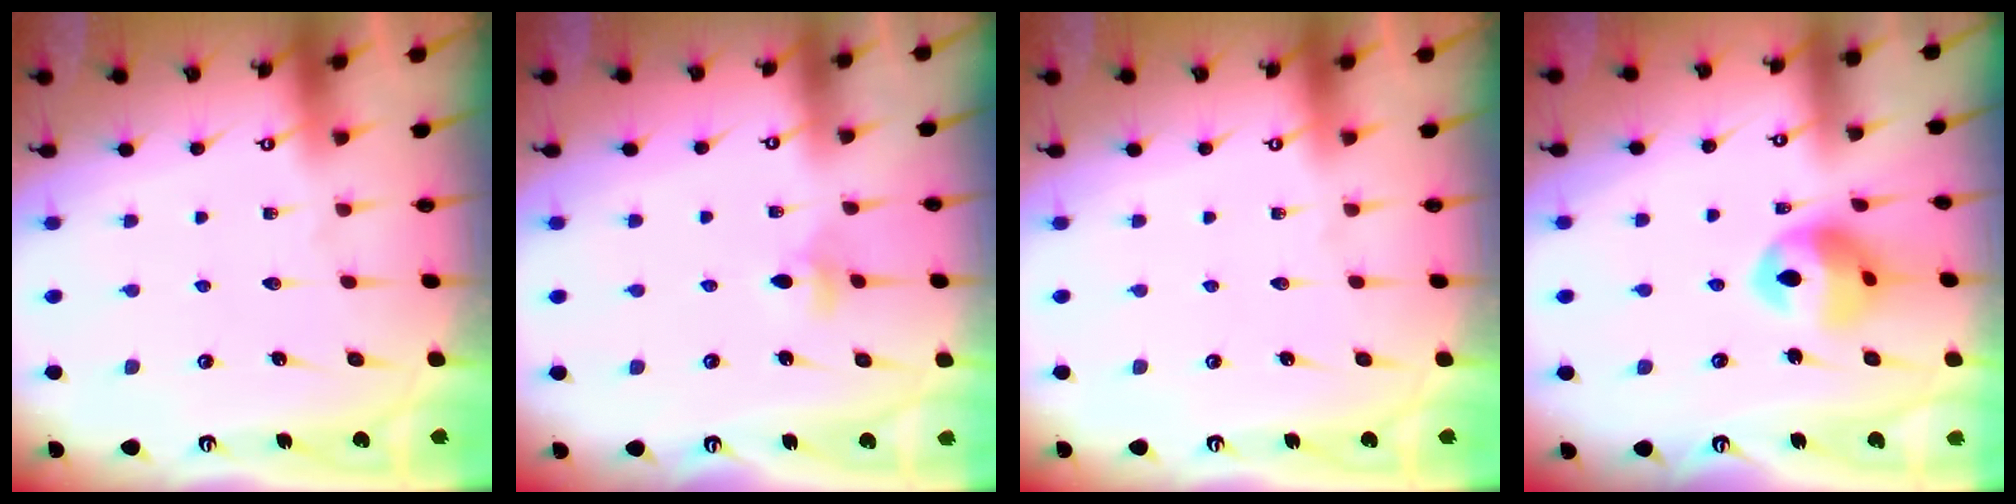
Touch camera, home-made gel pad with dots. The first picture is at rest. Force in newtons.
{"total": 4.4, "press": 4.3, "slide": 1.1}
{"total": 0.0}
{"total": 12.8, "press": 12.7, "slide": 1.7}